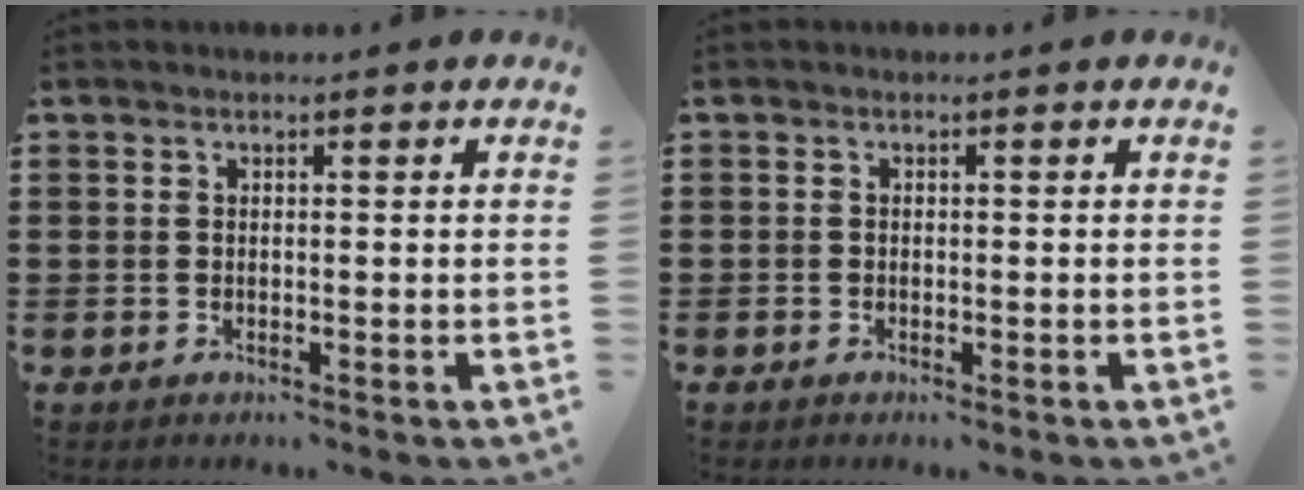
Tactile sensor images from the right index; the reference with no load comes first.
{"total": 0.6, "force": [-0.5, 0.4, 0.2], "torque": [-0.005, 0.000, -0.010]}